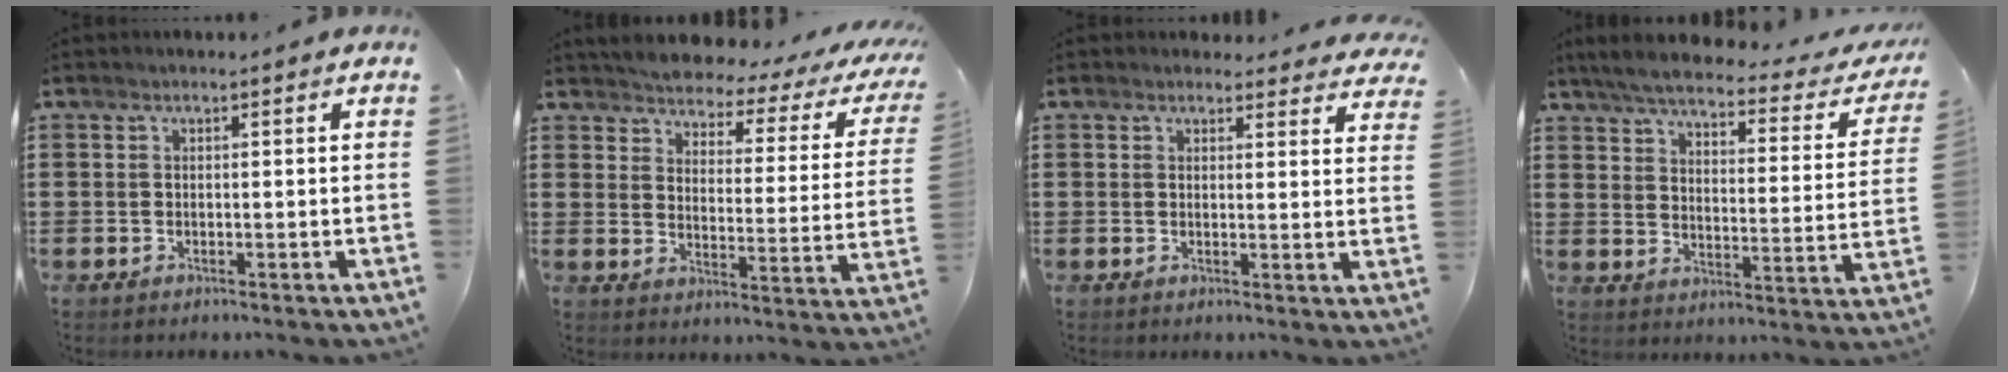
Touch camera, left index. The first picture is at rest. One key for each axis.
{"total": 3.0, "fx": 2.9, "fy": 0.4, "fz": 0.7, "tx": -0.039, "ty": -0.030, "tz": 0.041}
{"total": 2.4, "fx": 2.3, "fy": 0.8, "fz": 0.3, "tx": -0.005, "ty": -0.007, "tz": 0.040}
{"total": 4.8, "fx": 4.3, "fy": 0.5, "fz": 2.2, "tx": -0.068, "ty": -0.026, "tz": 0.068}